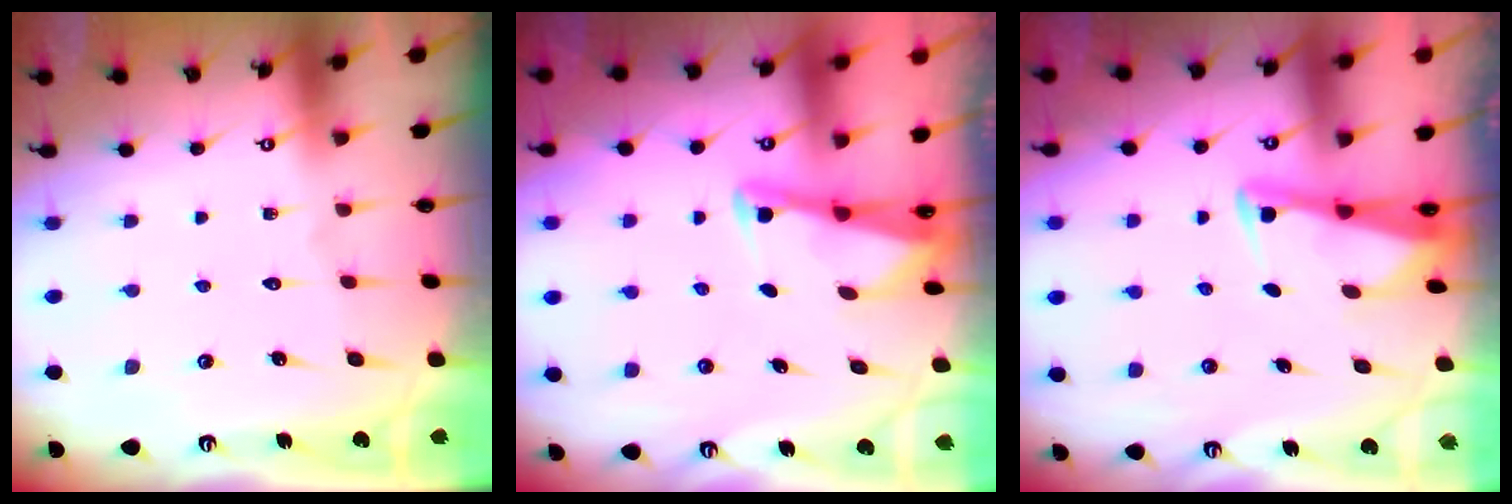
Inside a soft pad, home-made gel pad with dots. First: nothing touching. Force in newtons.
{"total": 2.5, "press": 2.5, "slide": 0.1}
{"total": 2.7, "press": 2.7, "slide": 0.3}